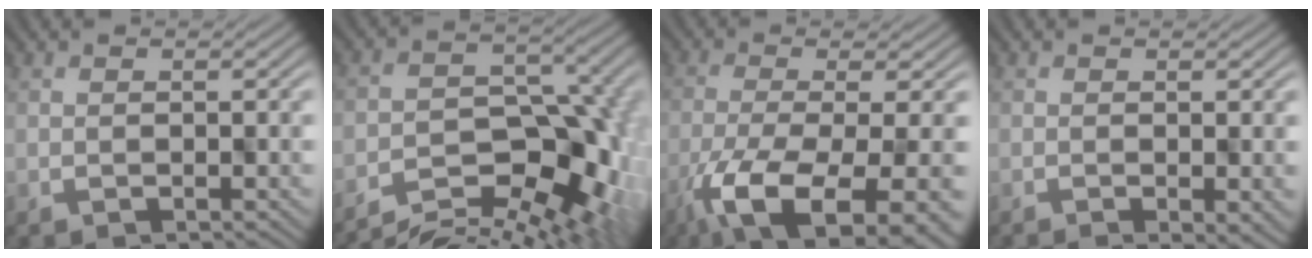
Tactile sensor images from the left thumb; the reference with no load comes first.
{"total": 9.8, "force": [-5.3, 4.6, 6.8], "torque": [-0.117, -0.014, -0.089]}
{"total": 12.6, "force": [-6.3, 4.5, 10.0], "torque": [-0.205, -0.036, -0.090]}
{"total": 2.2, "force": [-1.1, 0.4, 1.8], "torque": [-0.031, -0.002, -0.012]}